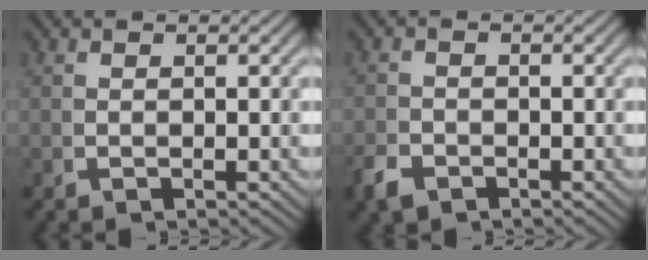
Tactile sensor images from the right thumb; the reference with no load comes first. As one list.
[{"total": 1.7, "force": [-1.5, 0.8, 0.3], "torque": [-0.004, -0.006, -0.026]}]